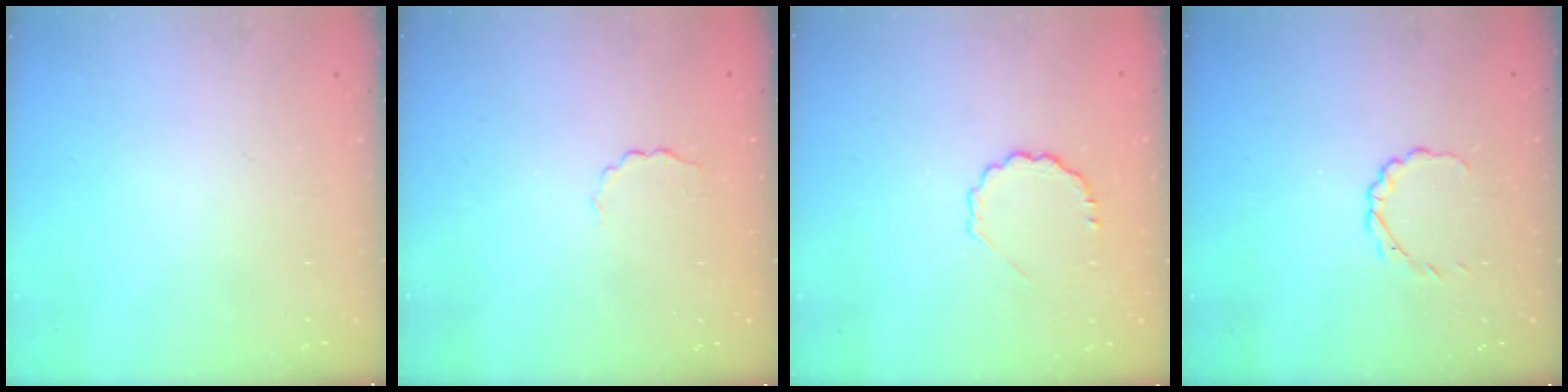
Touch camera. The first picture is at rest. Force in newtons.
{"total": 2.2, "press": 2.1, "slide": 0.6}
{"total": 3.8, "press": 3.6, "slide": 1.1}
{"total": 2.4, "press": 2.2, "slide": 0.9}